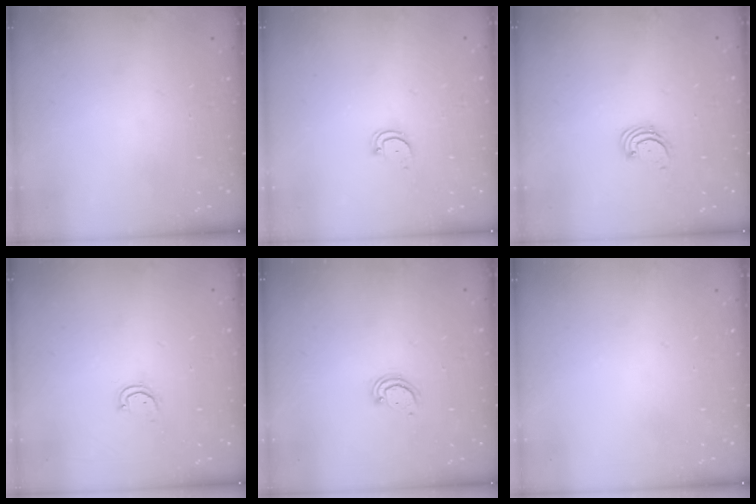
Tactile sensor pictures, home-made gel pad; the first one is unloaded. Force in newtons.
{"total": 2.4, "press": 2.4, "slide": 0.2}
{"total": 1.7, "press": 1.7, "slide": 0.2}
{"total": 2.7, "press": 2.6, "slide": 0.3}
{"total": 2.3, "press": 2.3, "slide": 0.3}
{"total": 0.0}